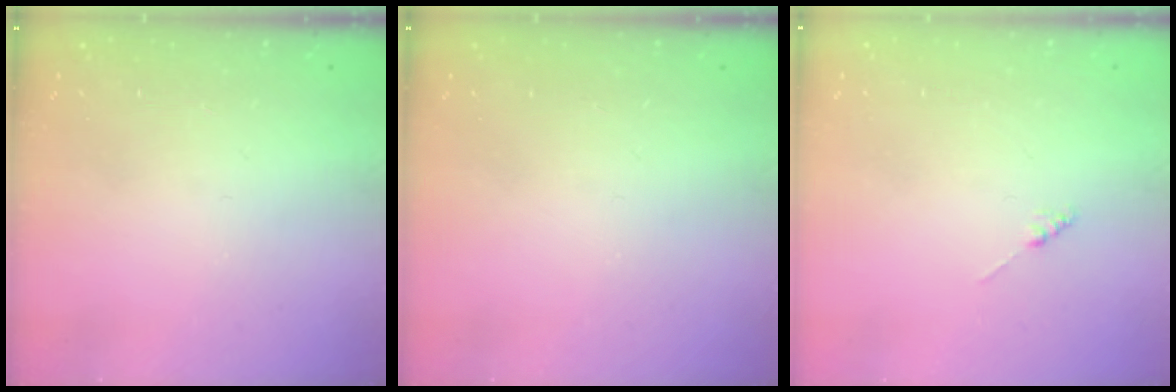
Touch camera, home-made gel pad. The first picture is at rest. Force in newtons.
{"total": 0.0}
{"total": 0.0}